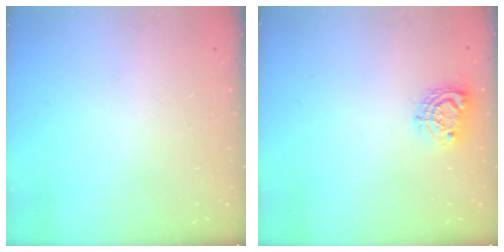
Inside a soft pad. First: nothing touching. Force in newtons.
{"total": 8.6, "press": 8.6, "slide": 0.6}